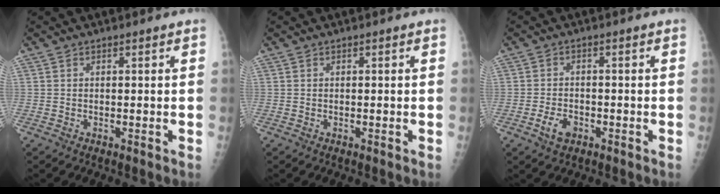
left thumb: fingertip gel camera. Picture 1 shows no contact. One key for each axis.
{"total": 0.0}
{"total": 3.5, "fx": -1.7, "fy": 2.2, "fz": 2.2, "tx": -0.037, "ty": 0.008, "tz": -0.027}